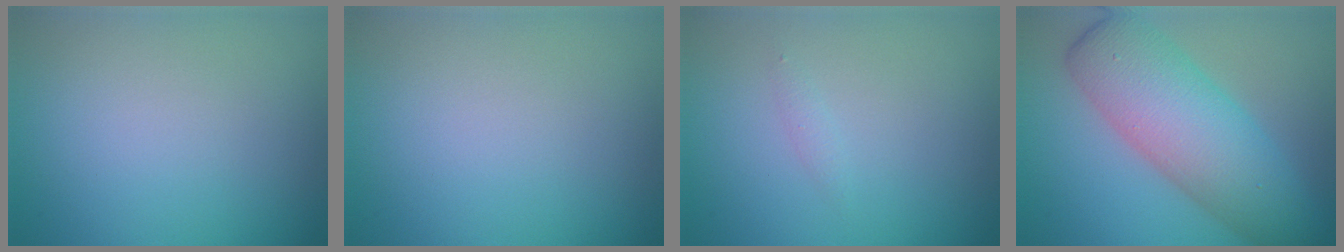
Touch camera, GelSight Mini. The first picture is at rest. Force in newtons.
{"total": 0.0}
{"total": 0.6, "press": 0.6, "slide": 0.0}
{"total": 8.6, "press": 8.6, "slide": 0.2}